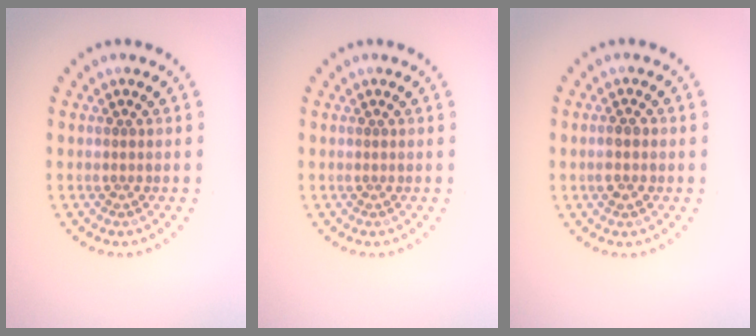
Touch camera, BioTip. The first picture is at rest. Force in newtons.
{"total": 0.0}
{"total": 1.6, "press": 1.6, "slide": 0.4}